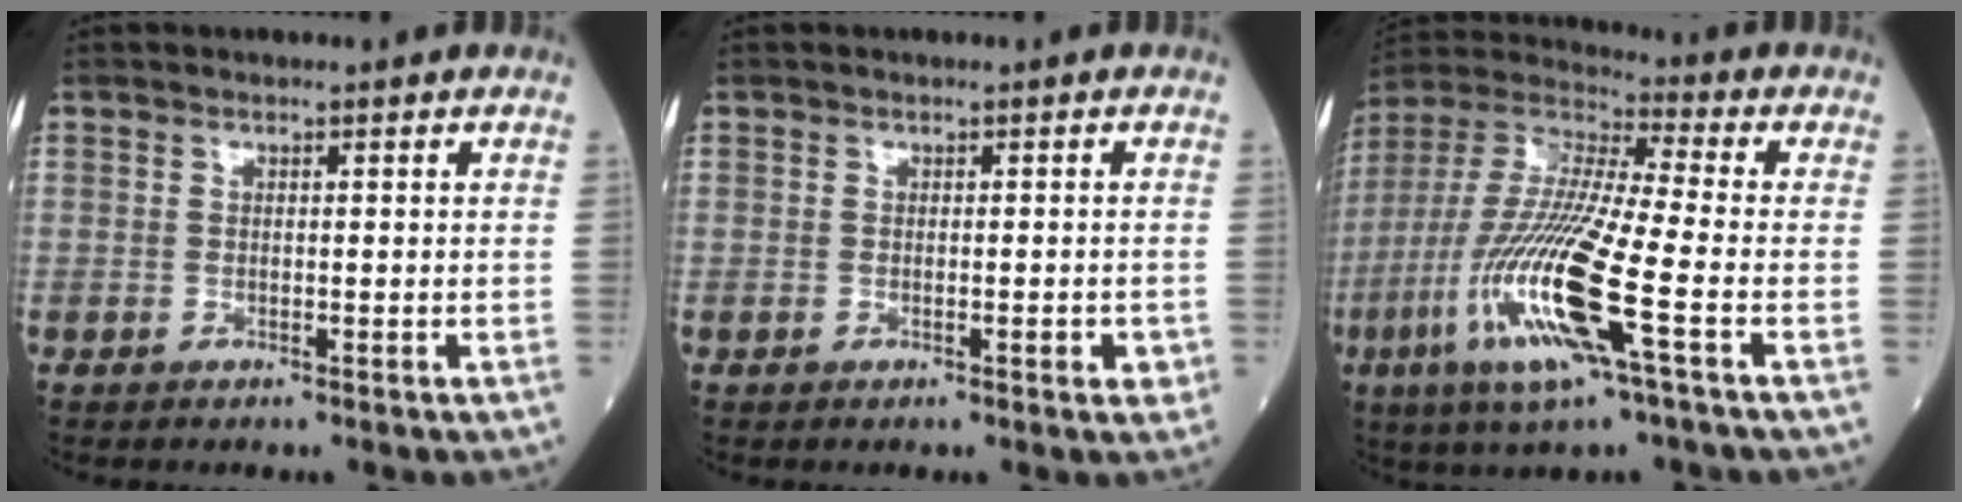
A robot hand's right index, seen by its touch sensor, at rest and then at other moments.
{"total": 1.6, "force": [-0.6, 0.5, 1.4], "torque": [-0.017, 0.000, -0.006]}
{"total": 18.6, "force": [-6.3, 1.4, 17.4], "torque": [-0.381, -0.025, -0.125]}